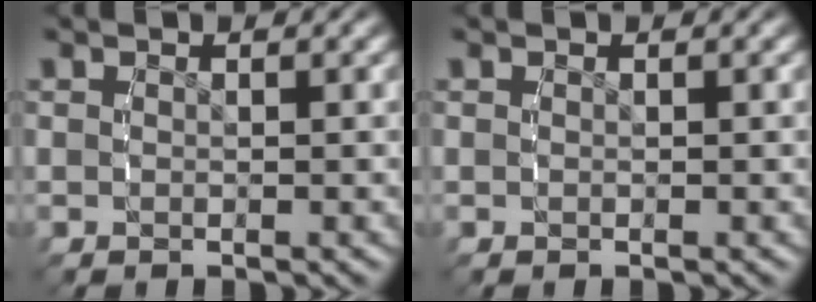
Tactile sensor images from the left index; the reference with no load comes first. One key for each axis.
{"total": 0.0}